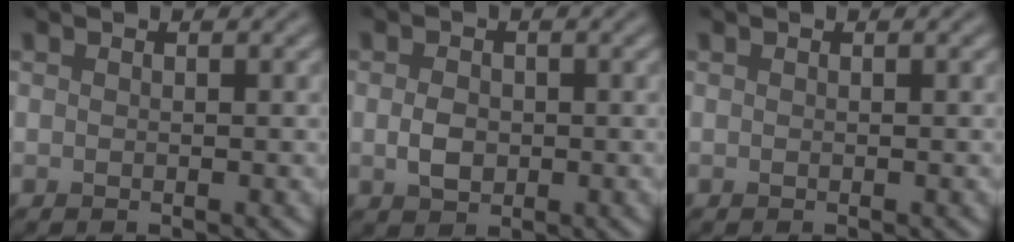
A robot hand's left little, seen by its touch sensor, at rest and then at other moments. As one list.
[{"total": 2.3, "force": [-0.3, 1.7, 1.5], "torque": [-0.032, -0.002, -0.009]}, {"total": 0.0}]